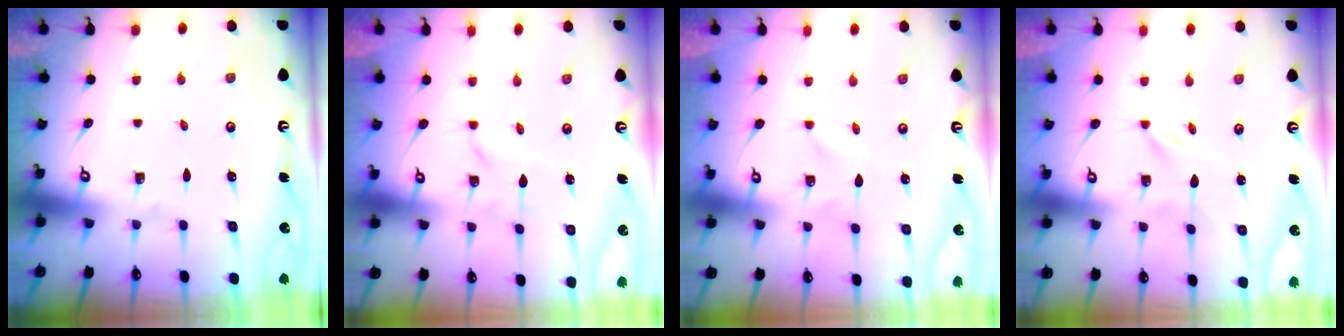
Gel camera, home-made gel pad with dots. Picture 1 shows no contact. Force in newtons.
{"total": 1.8, "press": 1.8, "slide": 0.1}
{"total": 0.0}
{"total": 0.0}